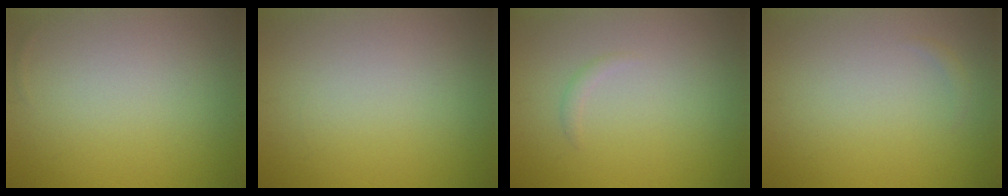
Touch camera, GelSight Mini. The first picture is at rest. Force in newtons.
{"total": 0.0}
{"total": 0.7, "press": 0.7, "slide": 0.1}
{"total": 0.5, "press": 0.5, "slide": 0.0}